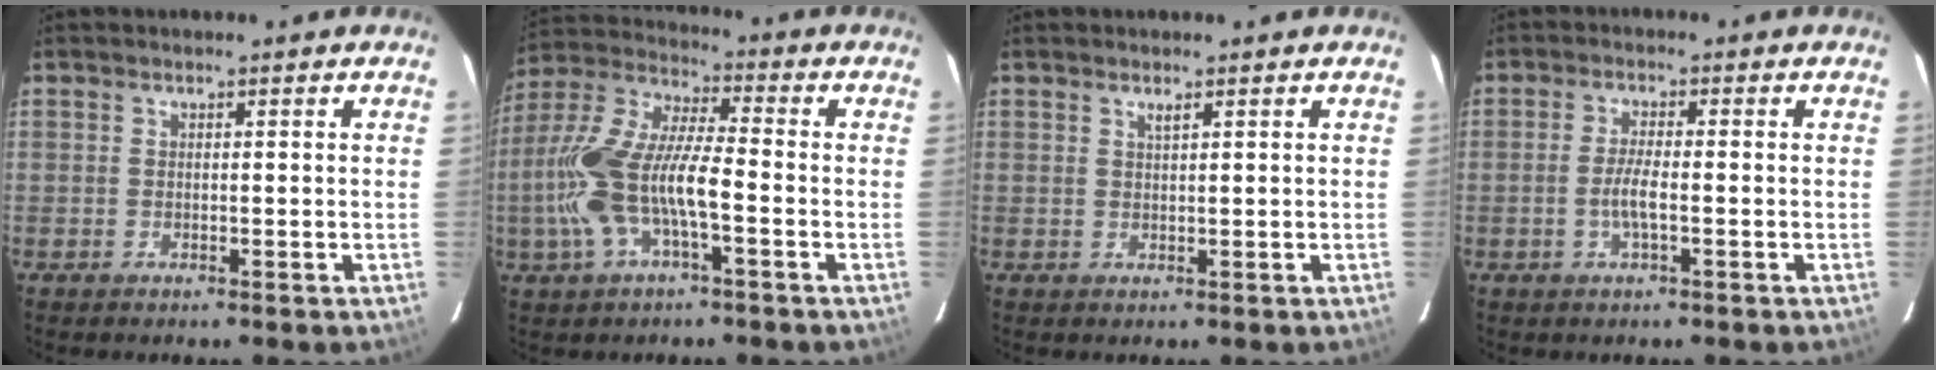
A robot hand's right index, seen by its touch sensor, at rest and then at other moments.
{"total": 15.3, "force": [-4.1, 4.6, 14.0], "torque": [-0.290, 0.001, -0.079]}
{"total": 0.9, "force": [0.6, 0.1, 0.7], "torque": [-0.012, 0.002, 0.010]}
{"total": 3.8, "force": [-1.1, 0.5, 3.6], "torque": [-0.071, -0.001, -0.021]}